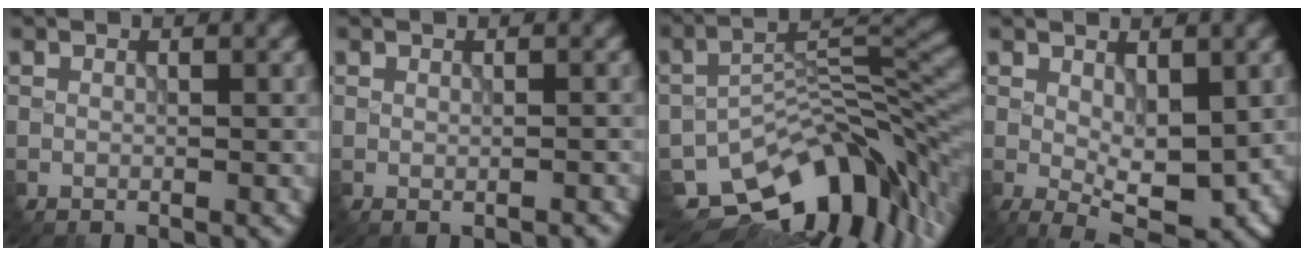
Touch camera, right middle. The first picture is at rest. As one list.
[{"total": 0.0}, {"total": 11.4, "force": [-7.2, 5.4, 6.9], "torque": [-0.110, -0.008, -0.125]}, {"total": 4.8, "force": [0.1, 2.3, 4.1], "torque": [-0.072, -0.011, 0.008]}]